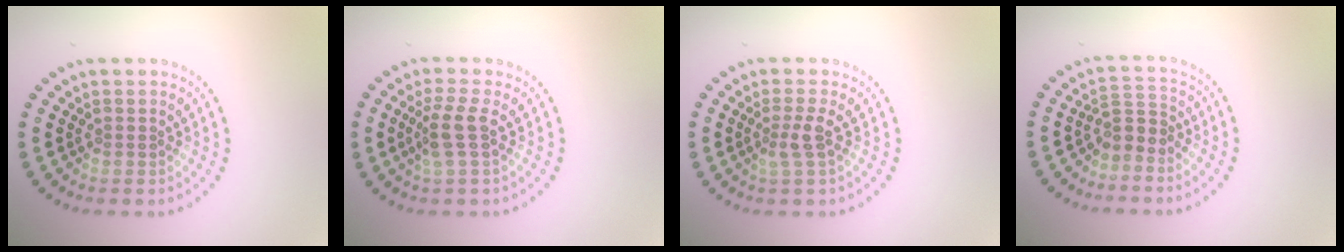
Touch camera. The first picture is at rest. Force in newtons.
{"total": 2.5, "press": 1.9, "slide": 1.6}
{"total": 1.8, "press": 1.3, "slide": 1.3}
{"total": 2.3, "press": 1.5, "slide": 1.7}